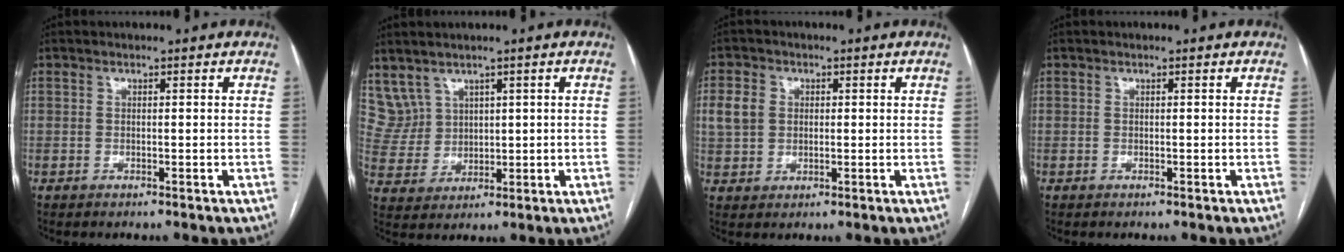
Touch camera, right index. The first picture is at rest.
{"total": 5.4, "force": [3.5, 4.1, 0.4], "torque": [-0.023, 0.021, 0.089]}
{"total": 5.0, "force": [1.0, 4.2, 2.5], "torque": [-0.058, 0.014, 0.020]}
{"total": 0.0}